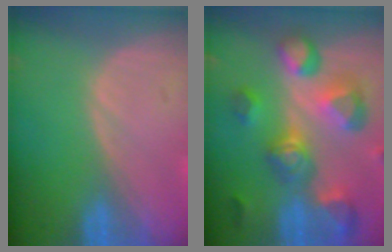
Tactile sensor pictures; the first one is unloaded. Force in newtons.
{"total": 11.2, "press": 10.0, "slide": 5.0}